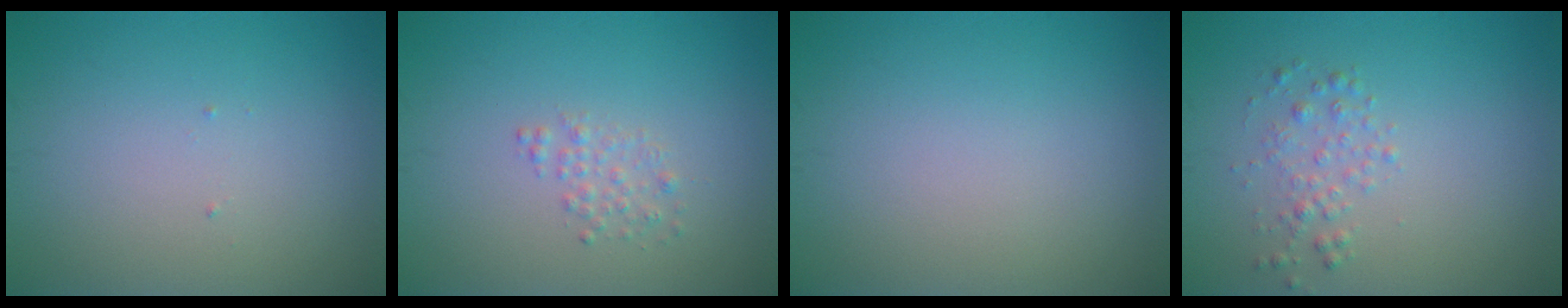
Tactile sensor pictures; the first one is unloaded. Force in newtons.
{"total": 1.3, "press": 1.3, "slide": 0.0}
{"total": 0.0}
{"total": 1.6, "press": 1.6, "slide": 0.0}